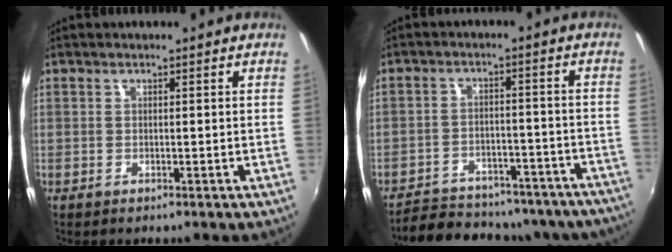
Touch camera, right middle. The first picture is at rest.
{"total": 26.0, "force": [-22.4, 9.4, 9.1], "torque": [-0.180, 0.026, -0.267]}